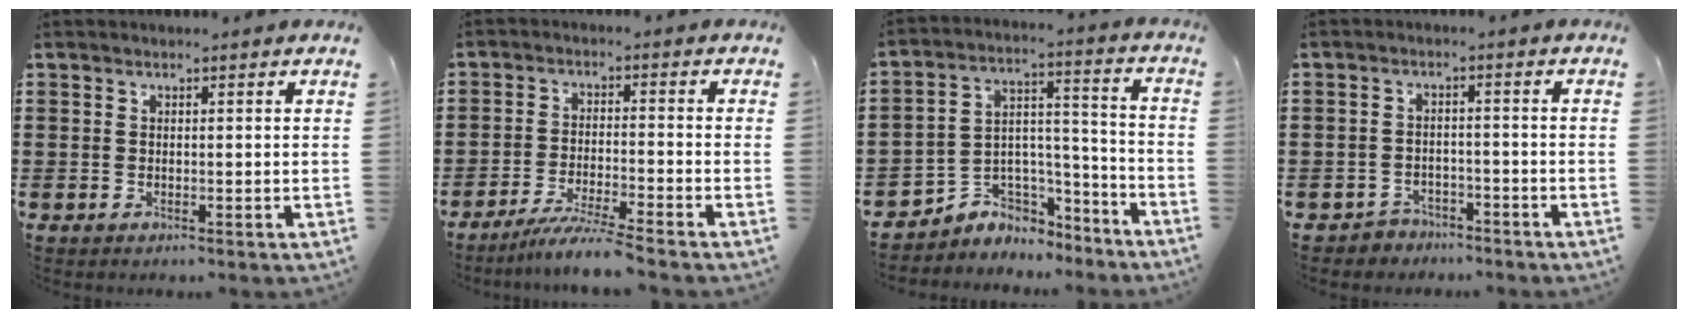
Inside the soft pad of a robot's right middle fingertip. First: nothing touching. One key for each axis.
{"total": 5.3, "fx": -4.7, "fy": -0.5, "fz": 2.3, "tx": -0.051, "ty": -0.020, "tz": -0.090}
{"total": 4.3, "fx": -3.2, "fy": 2.8, "fz": -0.2, "tx": -0.008, "ty": 0.001, "tz": -0.066}
{"total": 2.7, "fx": -2.6, "fy": 0.8, "fz": -0.2, "tx": -0.008, "ty": 0.000, "tz": -0.056}